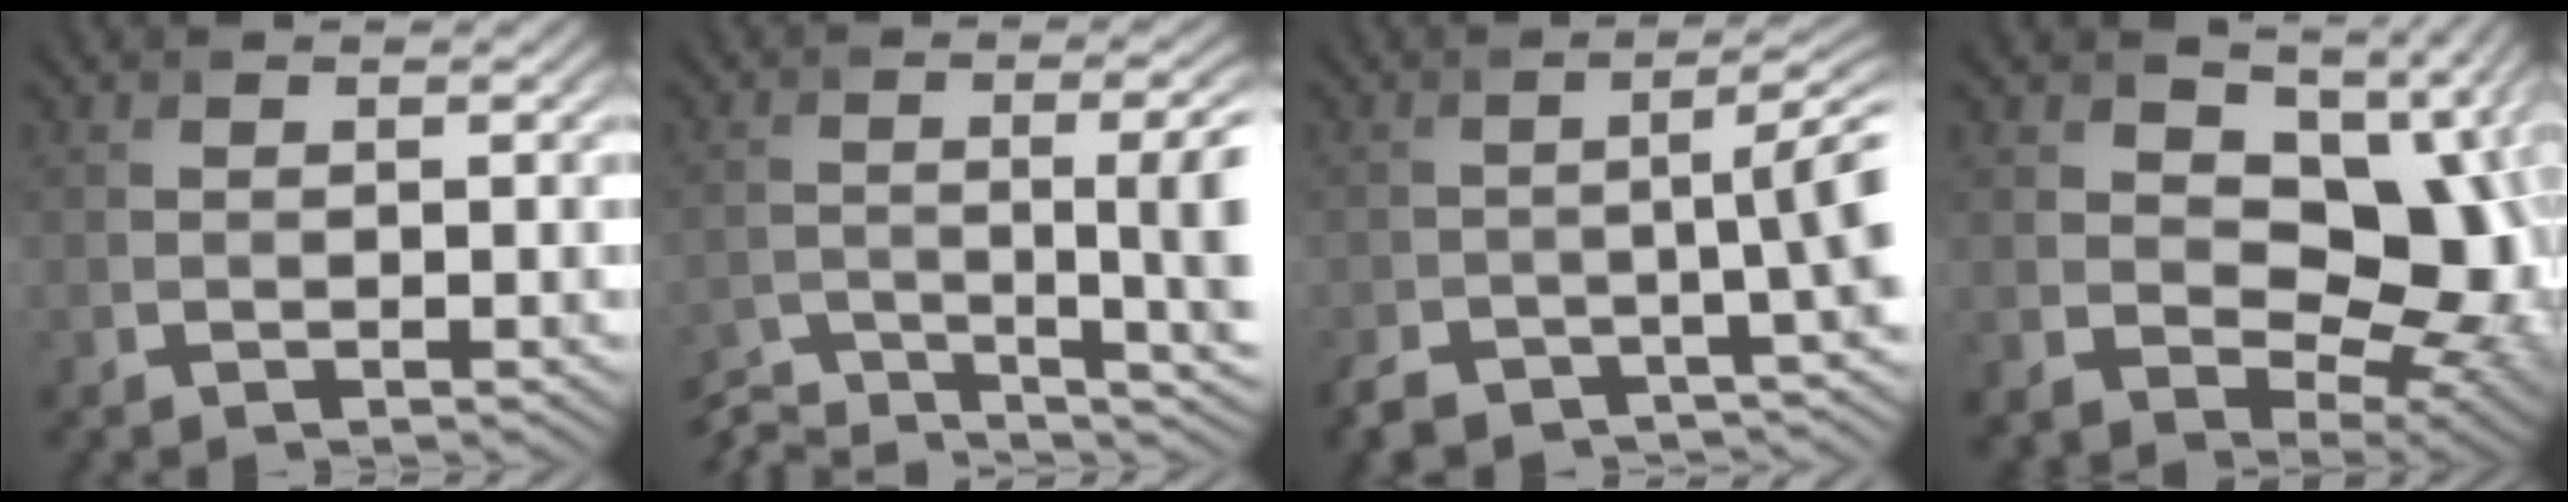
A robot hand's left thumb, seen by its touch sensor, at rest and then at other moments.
{"total": 10.7, "force": [-6.2, 2.9, 8.2], "torque": [-0.112, -0.011, -0.099]}
{"total": 8.6, "force": [-4.7, 2.6, 6.7], "torque": [-0.097, -0.011, -0.088]}
{"total": 15.7, "force": [2.2, 11.1, 10.9], "torque": [-0.151, -0.017, 0.060]}